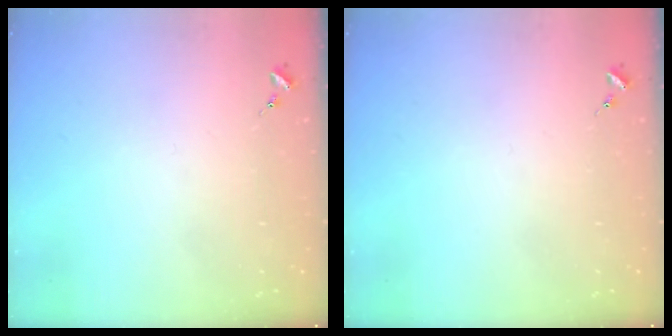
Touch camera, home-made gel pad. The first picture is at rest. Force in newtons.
{"total": 0.0}